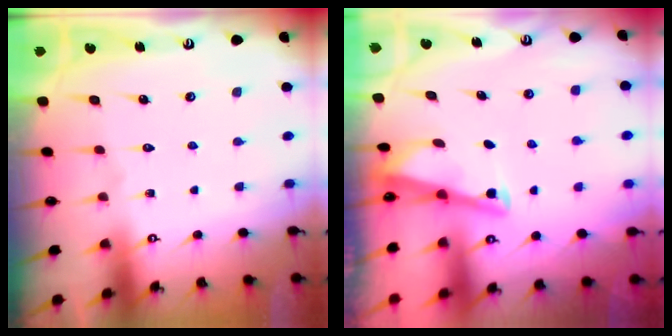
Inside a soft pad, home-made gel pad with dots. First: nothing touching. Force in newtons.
{"total": 2.9, "press": 2.9, "slide": 0.3}